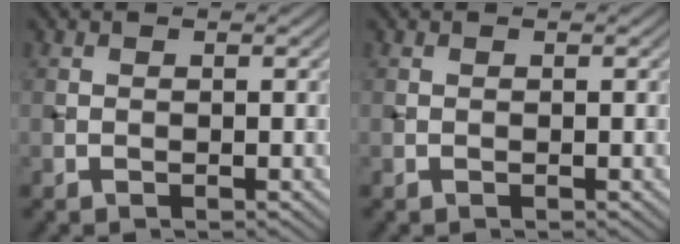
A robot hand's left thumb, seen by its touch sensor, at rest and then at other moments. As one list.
[{"total": 0.0}]